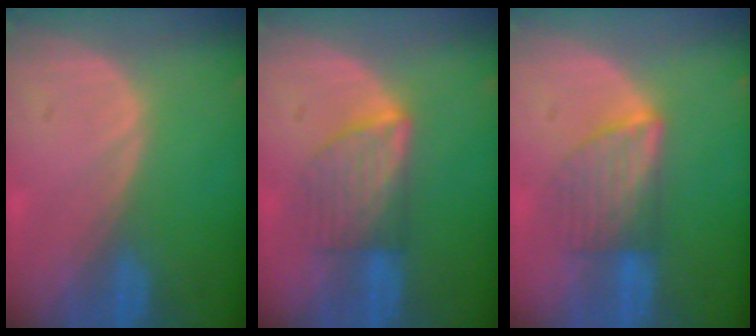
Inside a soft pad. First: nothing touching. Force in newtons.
{"total": 6.0, "press": 5.9, "slide": 1.3}
{"total": 6.0, "press": 6.0, "slide": 1.0}